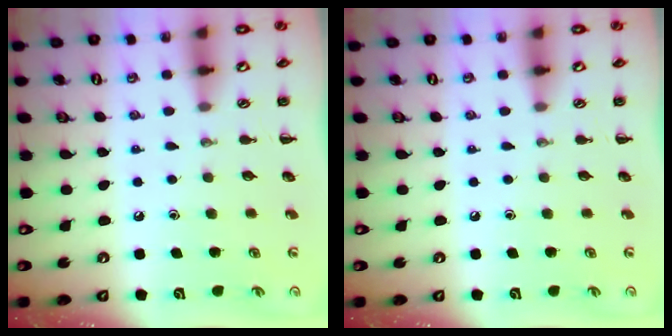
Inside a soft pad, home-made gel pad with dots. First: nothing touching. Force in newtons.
{"total": 0.0}